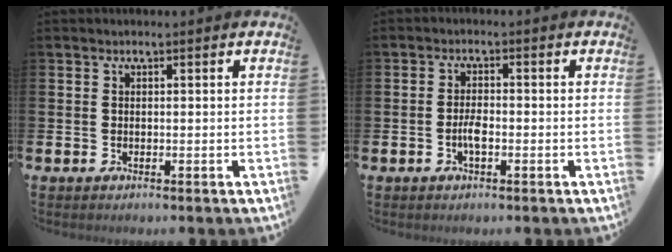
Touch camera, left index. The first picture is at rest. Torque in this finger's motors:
{"motor_torque": [0.42, 0.22, 0.10, 0.05]}